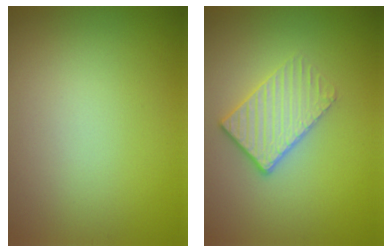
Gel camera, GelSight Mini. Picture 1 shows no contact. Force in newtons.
{"total": 3.2, "press": 2.8, "slide": 1.5}